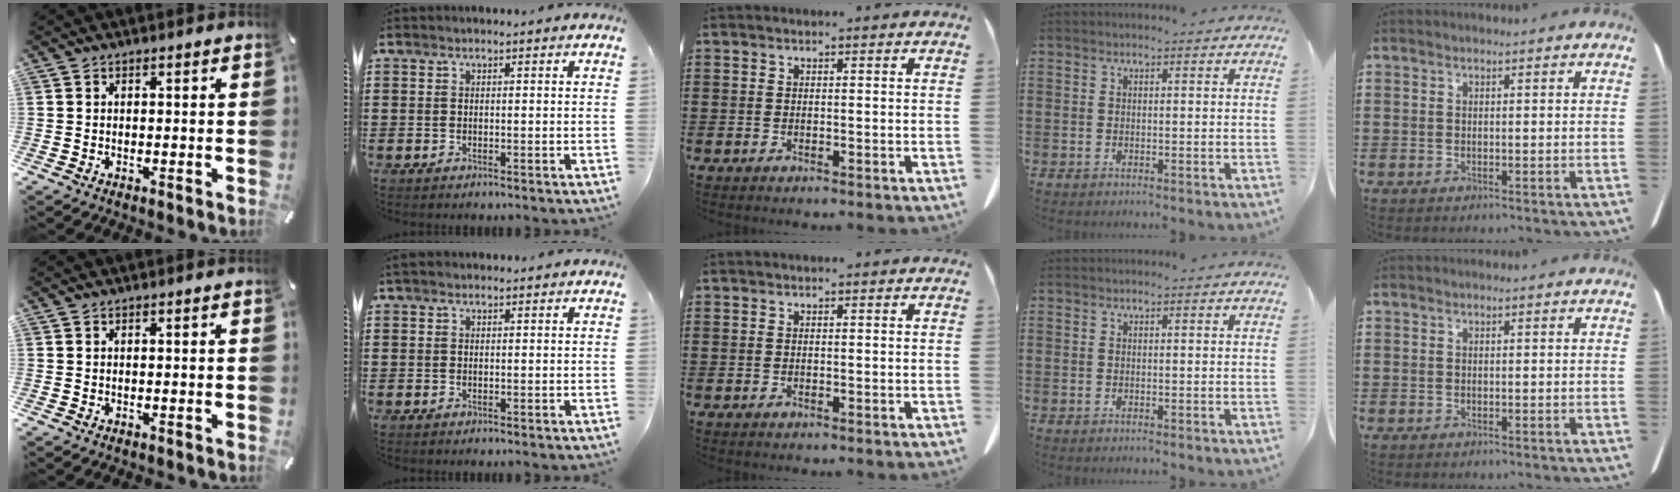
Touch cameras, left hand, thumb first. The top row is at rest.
{"index": {"total": 0.5, "force": [0.2, 0.4, 0.2], "torque": [-0.006, 0.005, 0.003]}}